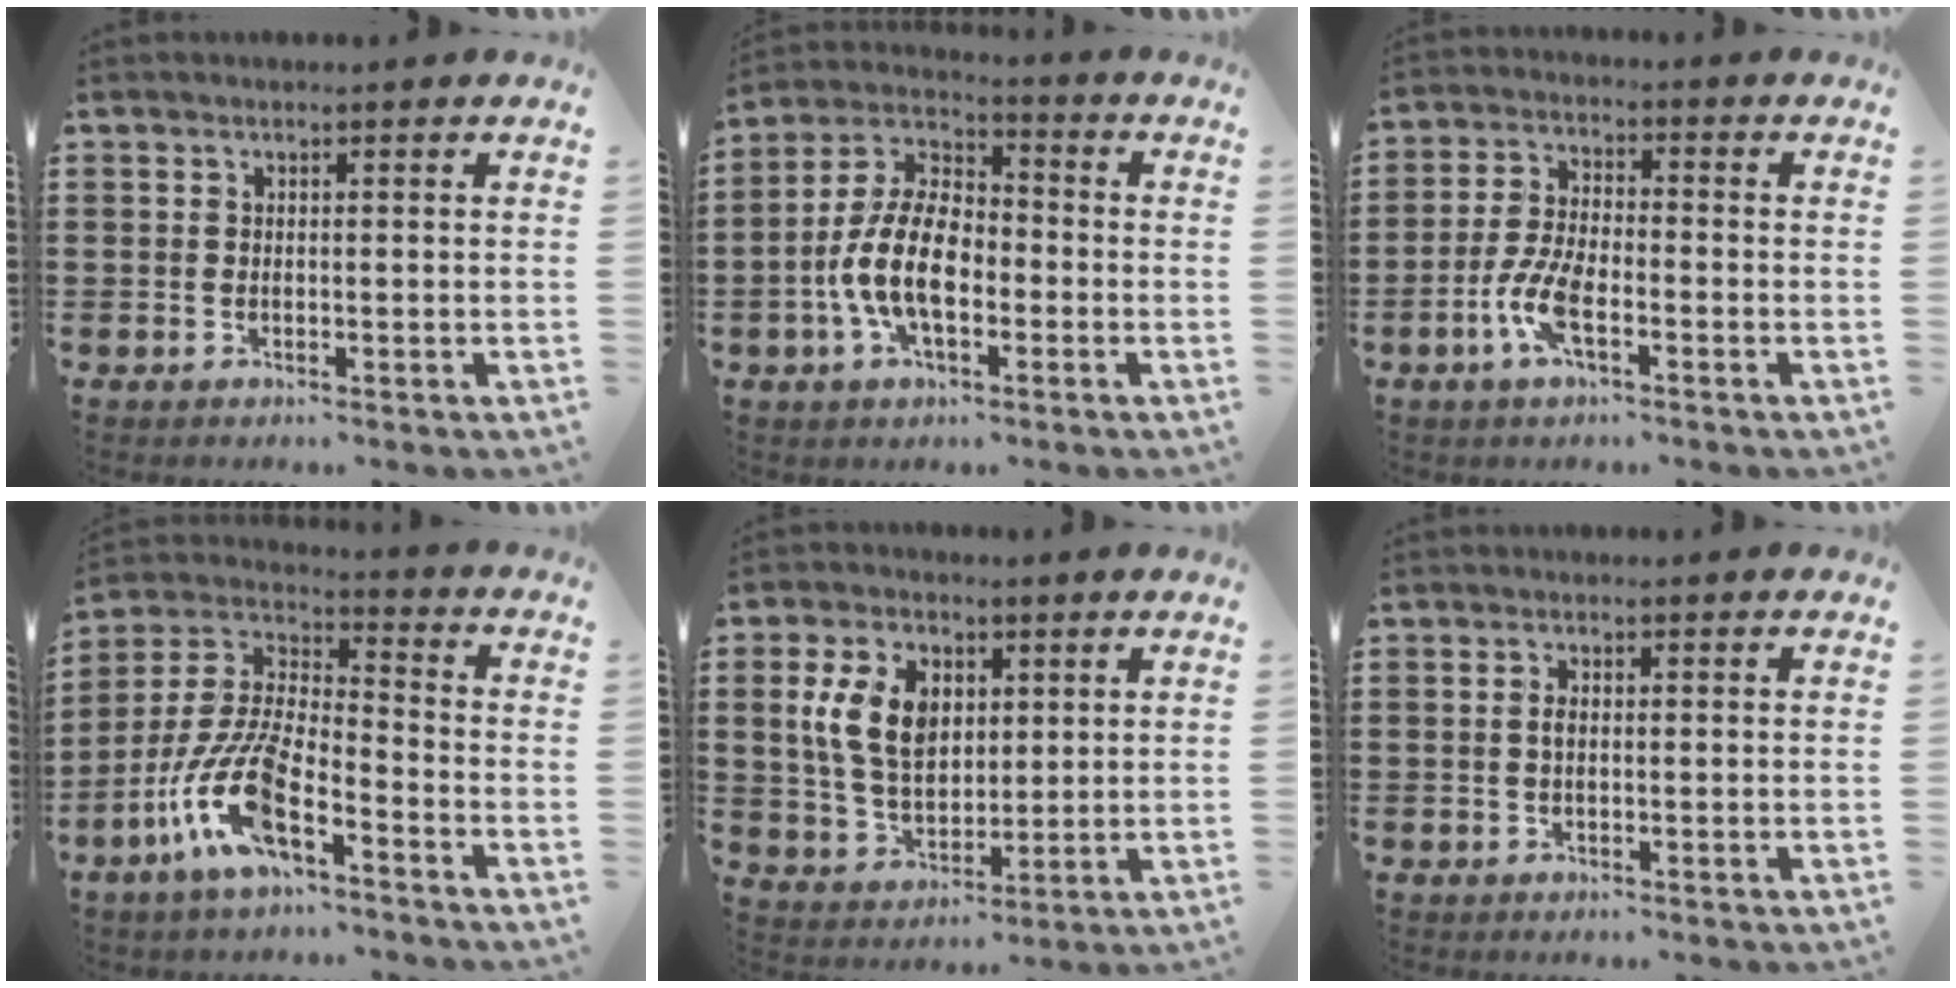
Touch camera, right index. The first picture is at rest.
{"total": 10.8, "force": [-3.1, 5.6, 8.7], "torque": [-0.211, -0.003, -0.065]}
{"total": 6.8, "force": [-2.8, 2.5, 5.6], "torque": [-0.140, -0.011, -0.060]}
{"total": 11.6, "force": [-7.1, 3.3, 8.5], "torque": [-0.215, -0.013, -0.148]}
{"total": 9.1, "force": [2.4, 6.1, 6.4], "torque": [-0.162, 0.013, 0.039]}
{"total": 1.4, "force": [0.0, 0.6, 1.3], "torque": [-0.026, 0.003, -0.002]}